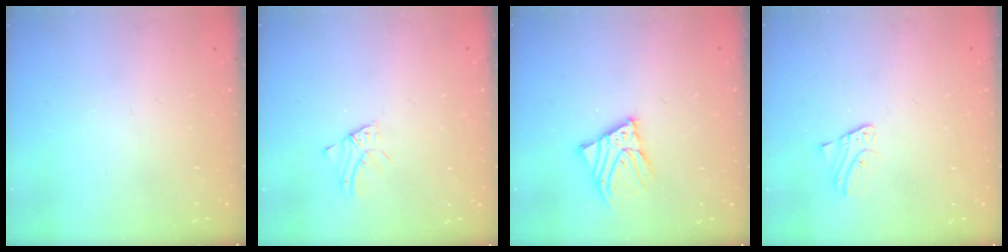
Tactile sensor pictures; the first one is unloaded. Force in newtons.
{"total": 1.6, "press": 1.6, "slide": 0.1}
{"total": 7.4, "press": 7.4, "slide": 0.8}
{"total": 1.6, "press": 1.6, "slide": 0.1}